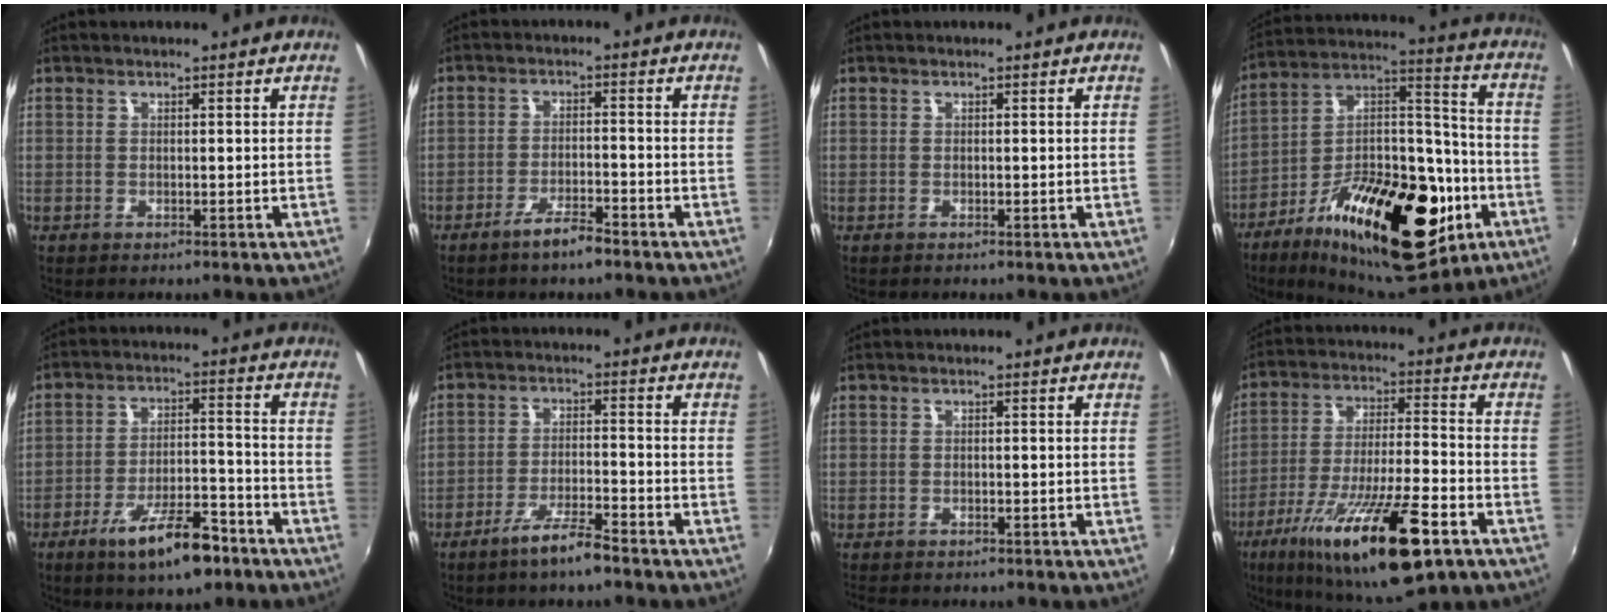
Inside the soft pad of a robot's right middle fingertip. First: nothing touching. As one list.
[{"total": 4.7, "force": [-3.7, 0.9, 2.8], "torque": [-0.065, -0.002, -0.063]}, {"total": 0.0}, {"total": 29.9, "force": [-13.4, 14.1, 22.8], "torque": [-0.369, 0.010, -0.203]}, {"total": 12.1, "force": [-7.9, 3.7, 8.4], "torque": [-0.156, -0.001, -0.123]}, {"total": 6.1, "force": [-4.9, 0.6, 3.7], "torque": [-0.084, -0.003, -0.087]}, {"total": 3.7, "force": [-3.3, 1.2, 1.3], "torque": [-0.036, -0.016, -0.052]}, {"total": 22.2, "force": [-12.5, 4.8, 17.7], "torque": [-0.327, -0.051, -0.208]}]